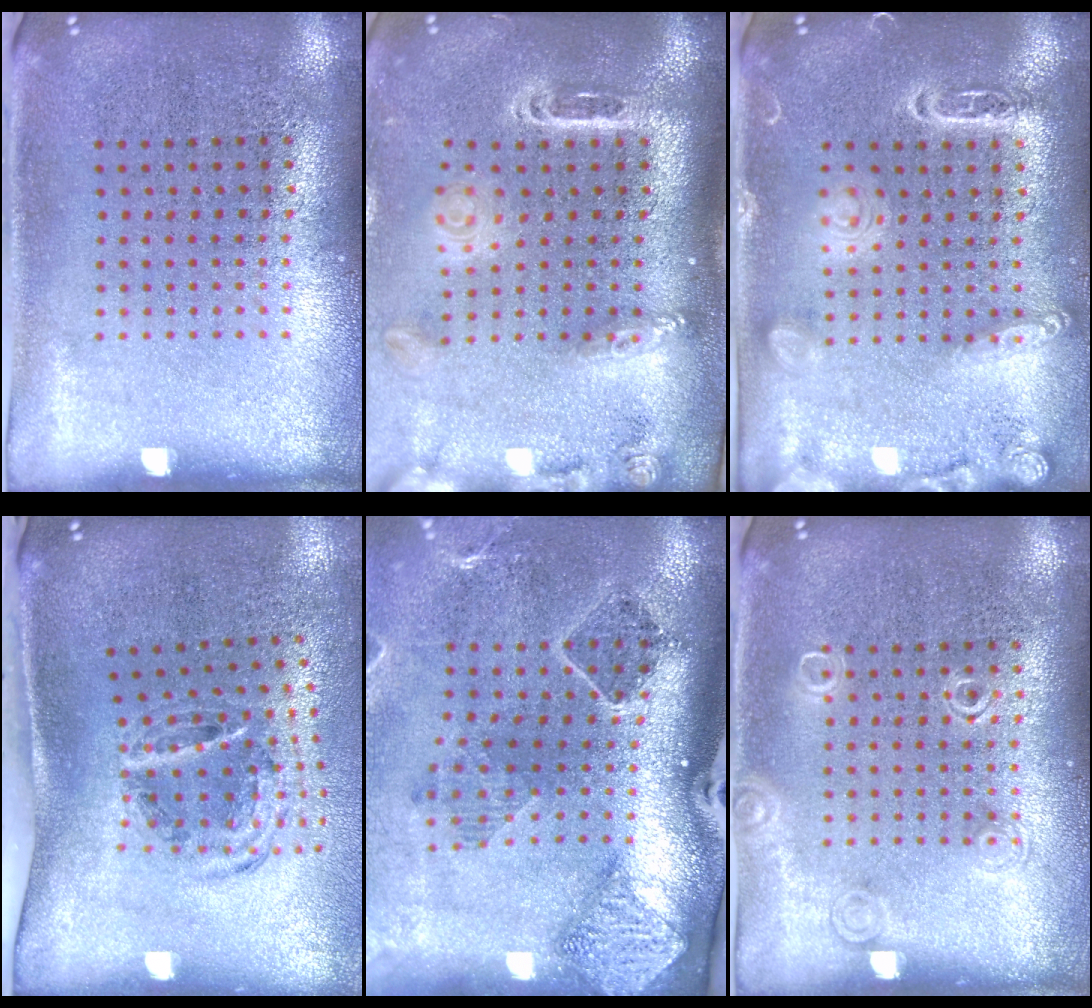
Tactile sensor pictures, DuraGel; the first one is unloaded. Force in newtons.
{"total": 2.6, "press": 1.8, "slide": 1.8}
{"total": 1.9, "press": 1.8, "slide": 0.4}
{"total": 1.2, "press": 1.0, "slide": 0.6}
{"total": 1.8, "press": 1.6, "slide": 0.7}
{"total": 1.2, "press": 1.2, "slide": 0.2}